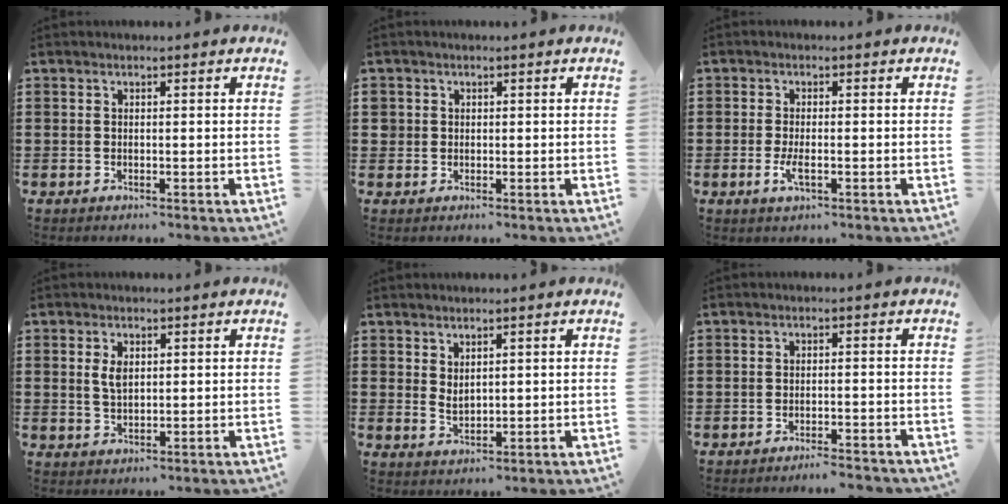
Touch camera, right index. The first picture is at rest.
{"total": 1.5, "force": [0.4, 1.5, 0.1], "torque": [-0.007, 0.008, 0.008]}
{"total": 2.6, "force": [-0.7, 0.9, 2.4], "torque": [-0.057, -0.007, -0.018]}
{"total": 2.9, "force": [0.8, 1.6, 2.3], "torque": [-0.050, 0.007, 0.014]}
{"total": 2.0, "force": [1.4, 1.1, 0.9], "torque": [-0.020, 0.003, 0.026]}
{"total": 2.3, "force": [-2.2, -0.1, 0.6], "torque": [-0.012, 0.000, -0.045]}